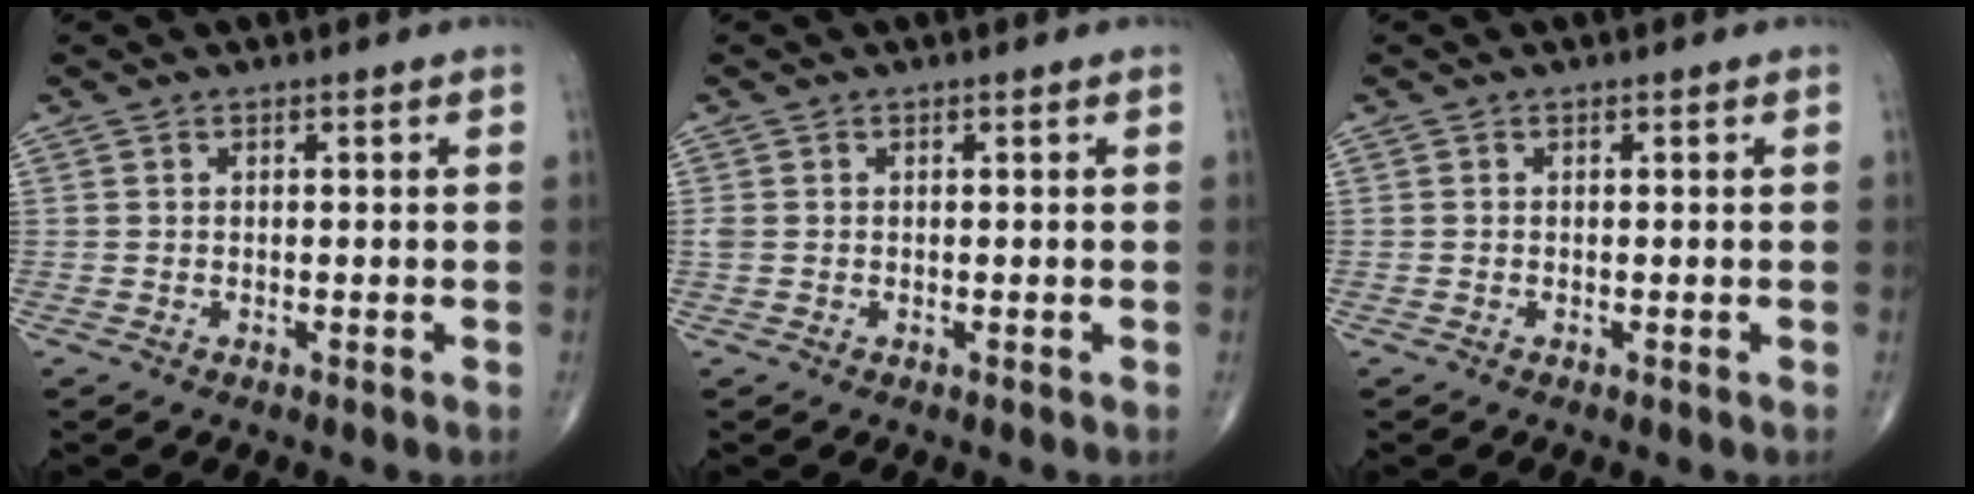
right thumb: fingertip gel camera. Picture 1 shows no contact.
{"total": 1.1, "force": [0.0, 0.8, 0.7], "torque": [-0.022, 0.002, 0.001]}
{"total": 0.0}